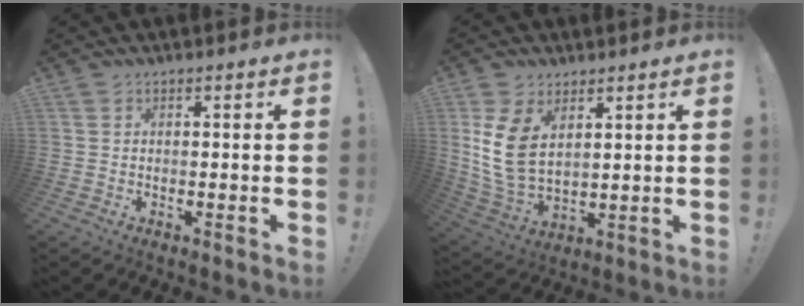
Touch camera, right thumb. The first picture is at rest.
{"total": 11.0, "force": [4.3, 6.6, 7.7], "torque": [-0.151, -0.024, 0.083]}